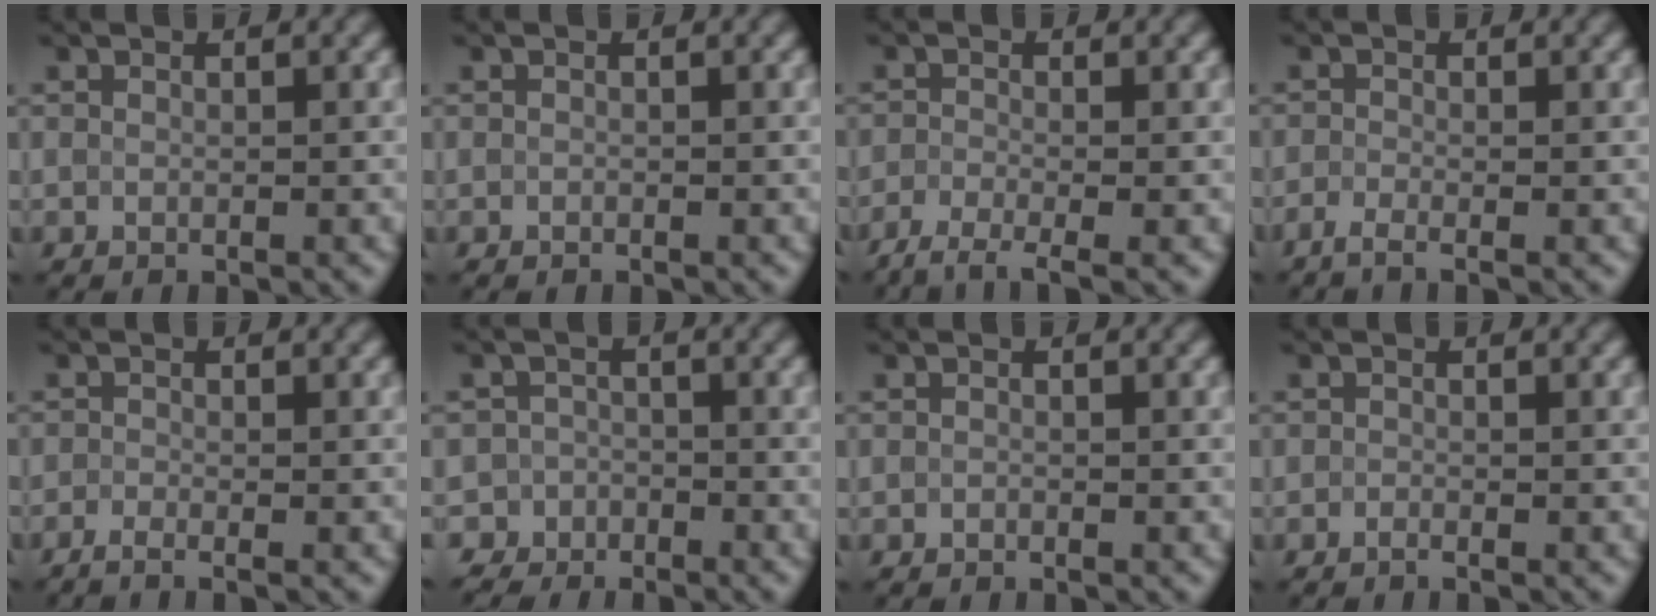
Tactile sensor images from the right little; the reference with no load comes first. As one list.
[{"total": 0.8, "force": [-0.6, -0.2, -0.4], "torque": [0.004, -0.002, -0.003]}, {"total": 3.8, "force": [-3.4, 0.3, 1.6], "torque": [-0.027, -0.007, -0.063]}, {"total": 1.9, "force": [-1.8, -0.2, 0.4], "torque": [-0.008, -0.008, -0.037]}, {"total": 1.9, "force": [-1.8, 0.0, 0.4], "torque": [-0.004, -0.011, -0.034]}, {"total": 3.8, "force": [-3.1, 1.7, -1.5], "torque": [0.048, 0.003, -0.047]}, {"total": 1.1, "force": [-0.9, -0.4, -0.6], "torque": [0.005, -0.003, -0.009]}, {"total": 1.3, "force": [-1.2, -0.4, -0.4], "torque": [0.004, -0.008, -0.014]}]